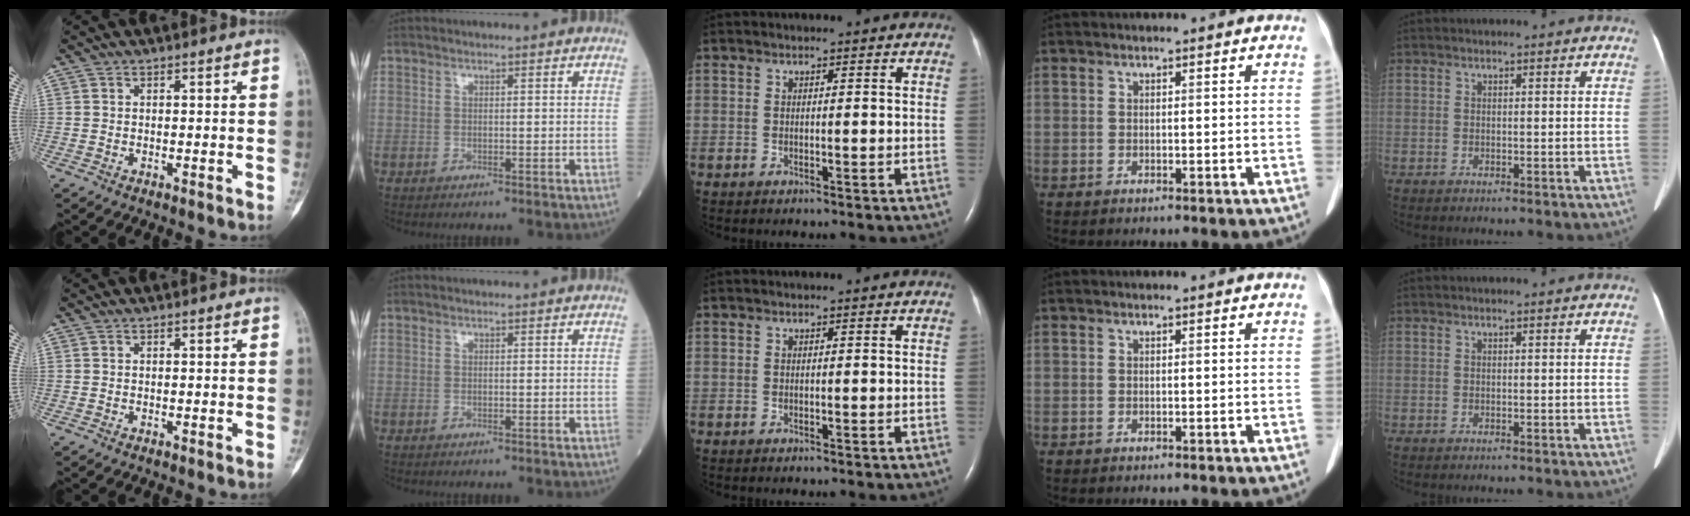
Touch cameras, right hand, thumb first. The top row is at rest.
{}